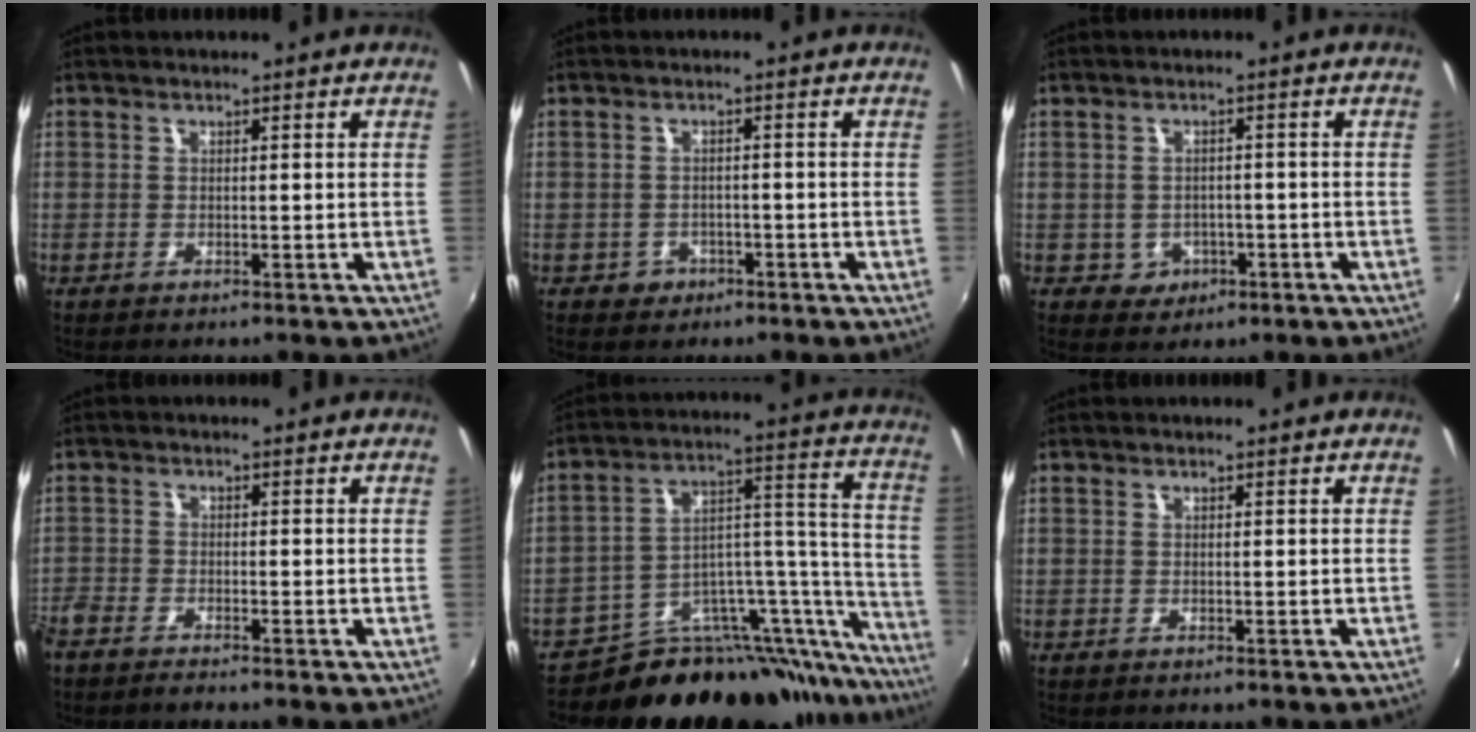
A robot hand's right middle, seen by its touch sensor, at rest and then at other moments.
{"total": 3.3, "force": [-1.6, 2.9, 0.6], "torque": [-0.020, 0.002, -0.023]}
{"total": 4.2, "force": [-1.4, 3.8, 1.0], "torque": [-0.031, 0.005, -0.009]}
{"total": 4.1, "force": [-3.6, 1.0, 1.6], "torque": [-0.050, -0.016, -0.072]}
{"total": 26.4, "force": [-22.4, 8.9, 10.8], "torque": [-0.096, 0.043, -0.333]}
{"total": 0.0}